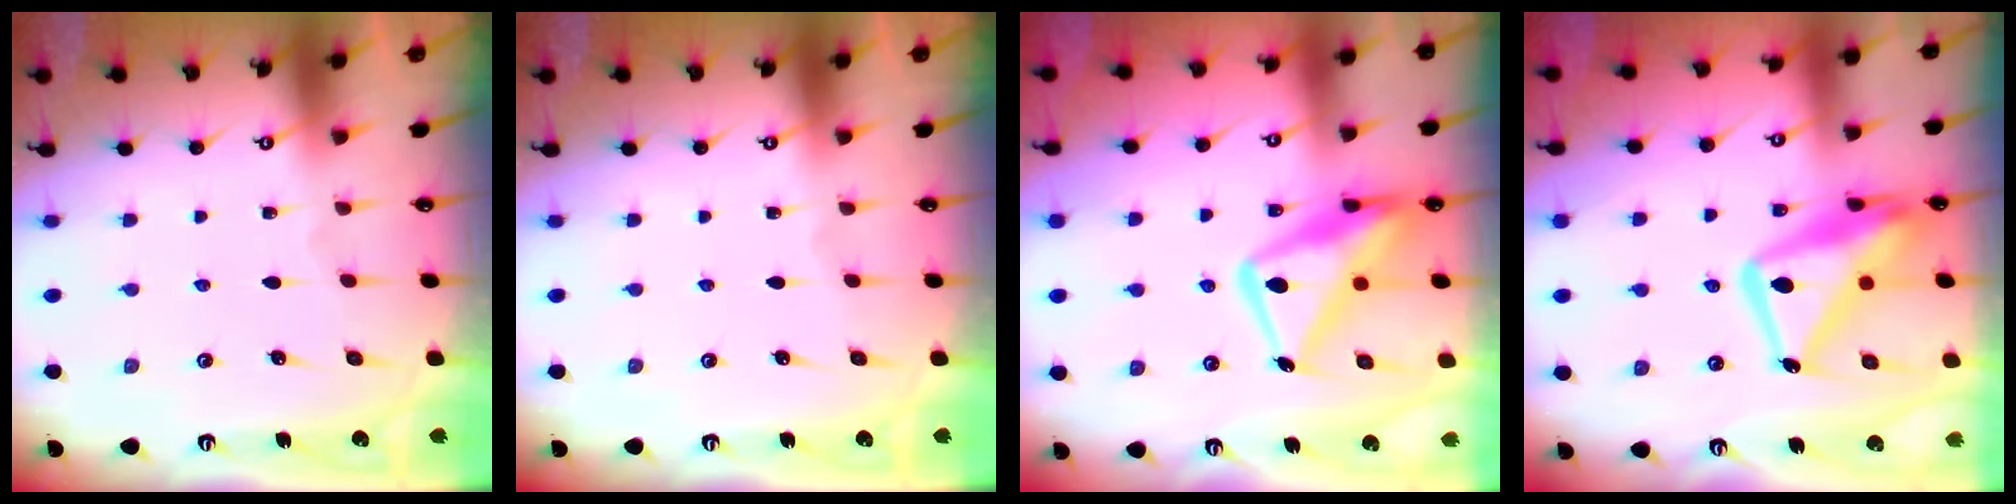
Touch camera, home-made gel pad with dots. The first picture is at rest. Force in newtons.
{"total": 0.0}
{"total": 16.6, "press": 16.5, "slide": 1.6}
{"total": 17.6, "press": 17.5, "slide": 1.7}